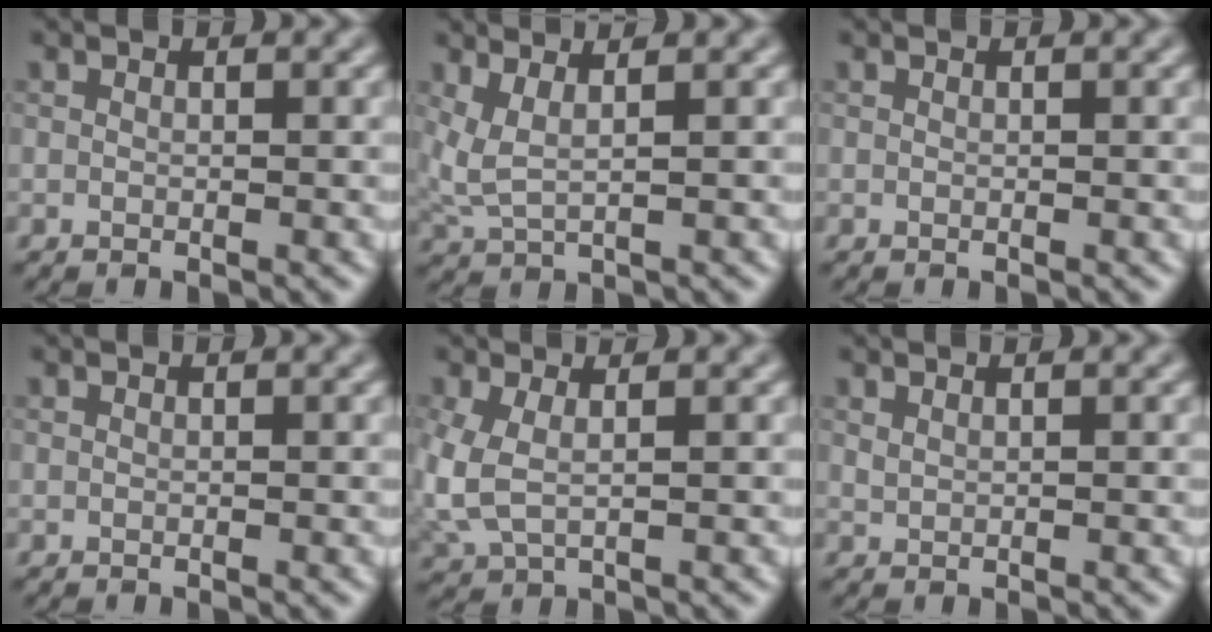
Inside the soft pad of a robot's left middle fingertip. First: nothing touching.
{"total": 2.6, "force": [1.3, 0.7, 2.1], "torque": [-0.053, -0.003, 0.030]}
{"total": 0.0}
{"total": 0.0}
{"total": 3.5, "force": [0.3, 2.0, 2.9], "torque": [-0.088, -0.006, 0.007]}
{"total": 0.5, "force": [0.5, 0.2, 0.2], "torque": [-0.006, 0.002, 0.011]}